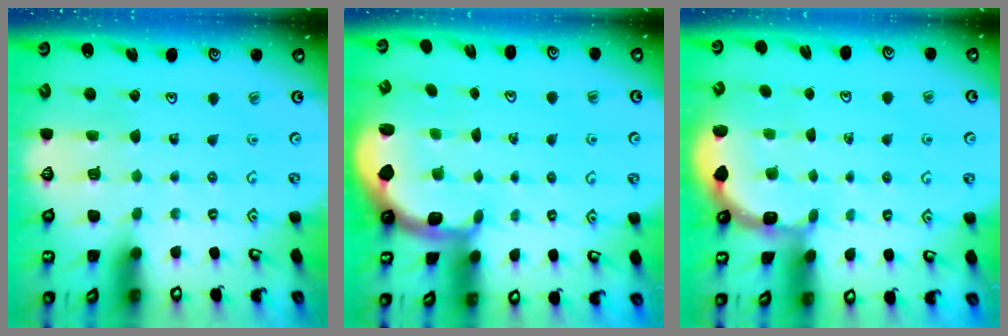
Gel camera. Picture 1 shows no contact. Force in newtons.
{"total": 1.0, "press": 0.9, "slide": 0.2}
{"total": 1.9, "press": 1.9, "slide": 0.3}